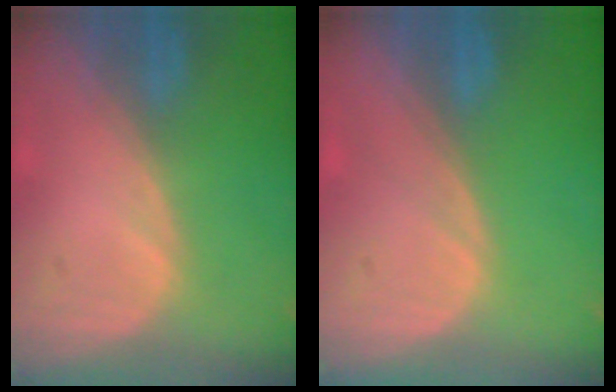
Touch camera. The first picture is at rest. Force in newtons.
{"total": 0.0}